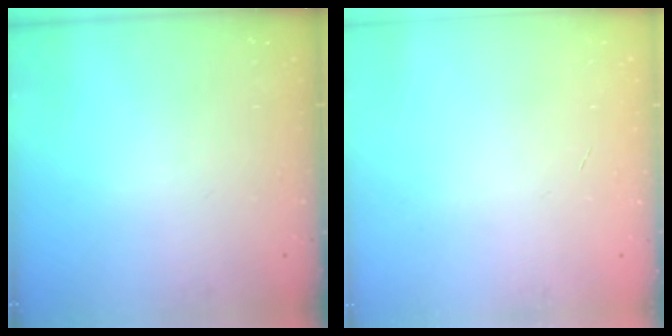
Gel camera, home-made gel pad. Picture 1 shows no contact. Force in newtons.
{"total": 0.0}